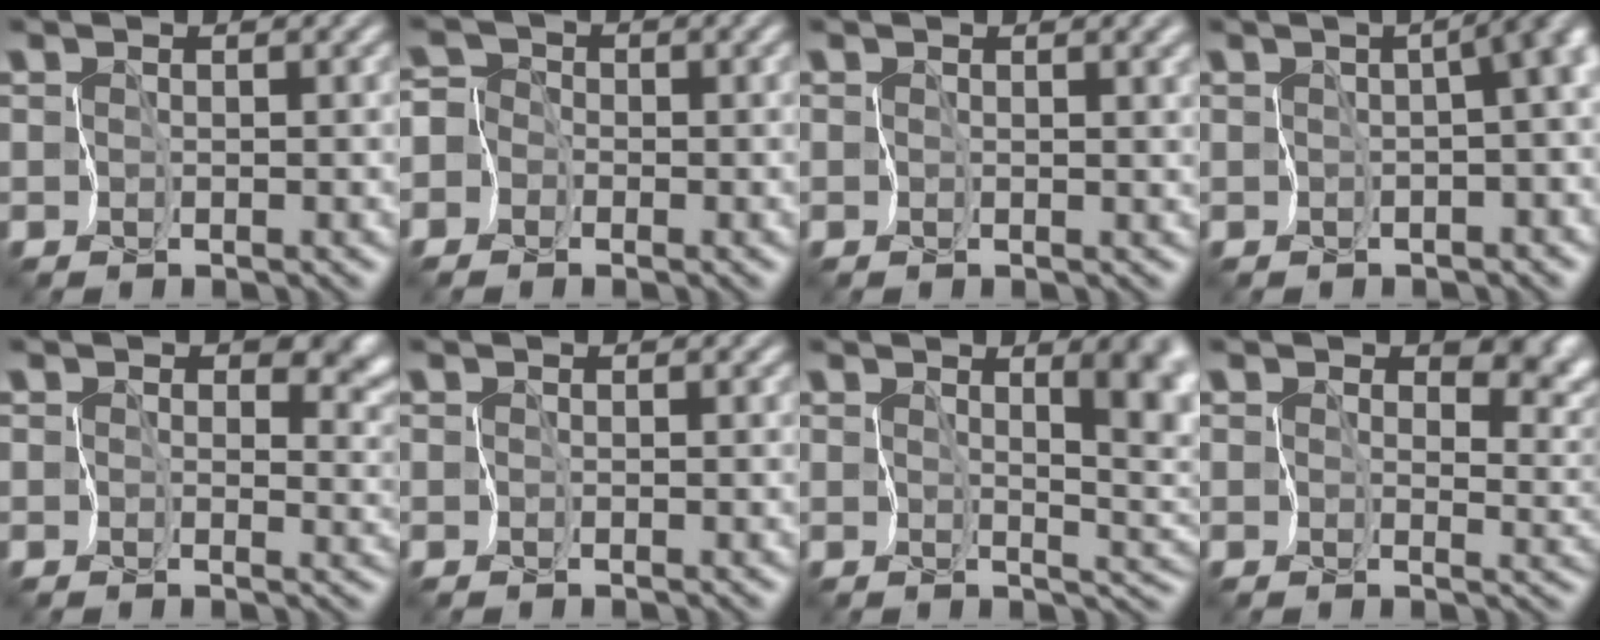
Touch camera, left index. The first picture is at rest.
{"total": 4.7, "force": [-2.9, 3.6, 1.2], "torque": [-0.017, 0.009, -0.066]}
{"total": 2.2, "force": [0.6, 1.0, 1.8], "torque": [-0.020, -0.004, 0.011]}
{"total": 7.1, "force": [-0.7, 3.6, 6.1], "torque": [-0.042, 0.008, -0.017]}
{"total": 6.1, "force": [1.7, 4.4, 3.9], "torque": [-0.045, -0.009, 0.024]}
{"total": 0.0}
{"total": 7.1, "force": [1.7, 3.0, 6.2], "torque": [-0.070, -0.008, 0.031]}
{"total": 7.3, "force": [2.8, 4.8, 4.8], "torque": [-0.061, -0.006, 0.042]}